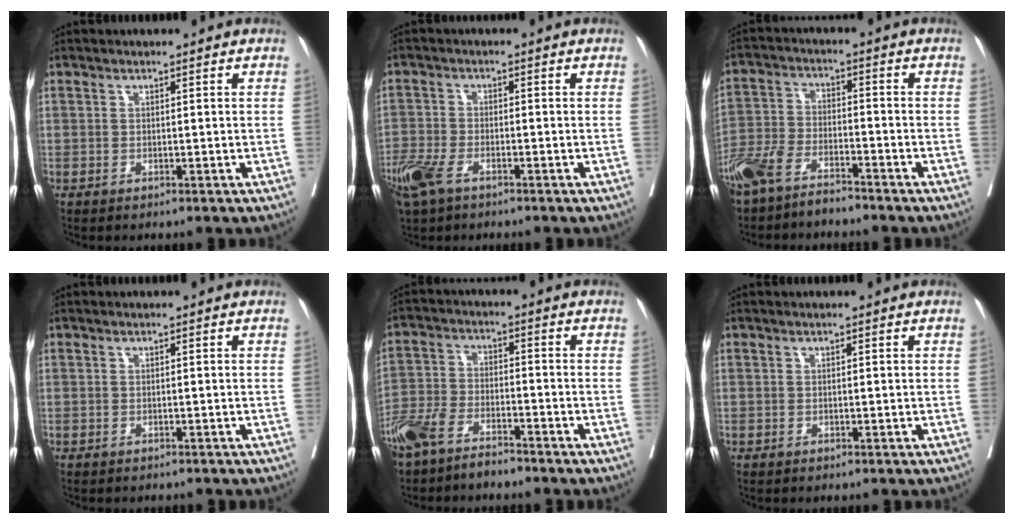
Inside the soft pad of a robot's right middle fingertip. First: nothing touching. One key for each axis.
{"total": 7.4, "fx": -4.8, "fy": 3.1, "fz": 4.6, "tx": -0.104, "ty": -0.012, "tz": -0.094}
{"total": 8.3, "fx": -6.9, "fy": 2.5, "fz": 3.9, "tx": -0.089, "ty": -0.008, "tz": -0.136}
{"total": 1.2, "fx": -1.2, "fy": 0.2, "fz": 0.3, "tx": -0.013, "ty": -0.004, "tz": -0.015}
{"total": 8.3, "fx": -6.8, "fy": 2.7, "fz": 4.0, "tx": -0.091, "ty": -0.006, "tz": -0.134}
{"total": 0.0}